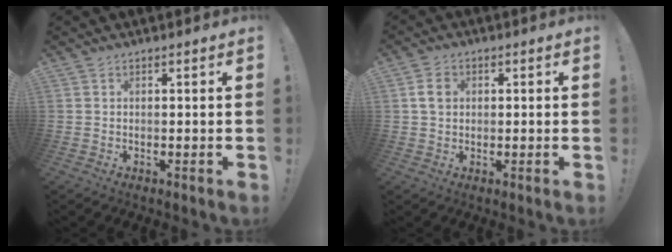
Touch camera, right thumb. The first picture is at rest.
{"total": 4.4, "force": [0.7, 3.4, 2.7], "torque": [-0.037, 0.003, 0.014]}